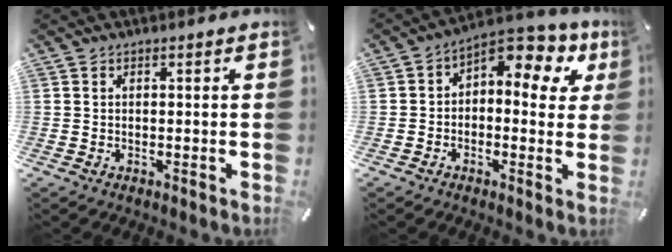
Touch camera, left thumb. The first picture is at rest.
{"total": 7.5, "force": [3.0, 4.4, 5.3], "torque": [-0.080, -0.025, 0.047]}